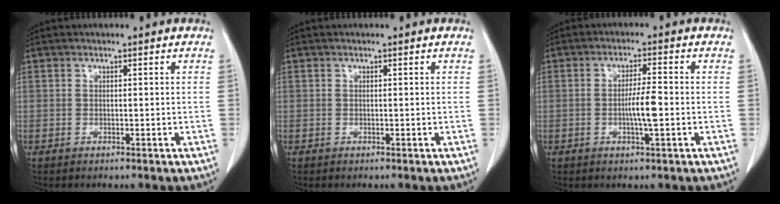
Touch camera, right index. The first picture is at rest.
{"total": 0.0}
{"total": 4.5, "force": [-0.9, 0.2, 4.4], "torque": [-0.081, -0.003, -0.016]}